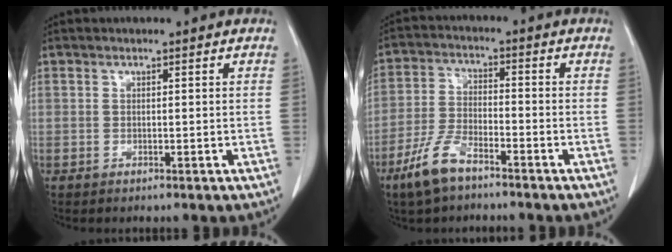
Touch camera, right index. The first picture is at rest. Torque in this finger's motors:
{"motor_torque": [0.35, -0.41, 0.06, -0.02]}